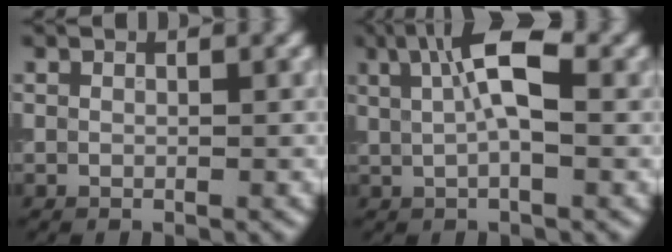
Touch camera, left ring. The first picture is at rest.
{"total": 5.1, "force": [1.3, 1.5, 4.6], "torque": [-0.078, 0.007, 0.015]}